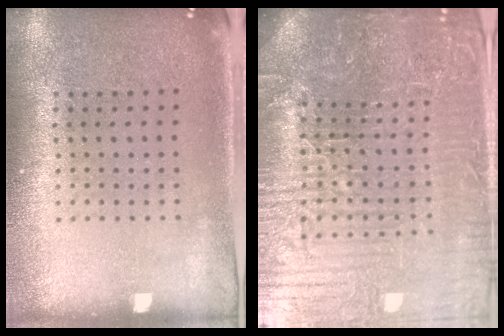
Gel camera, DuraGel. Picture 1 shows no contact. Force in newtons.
{"total": 6.7, "press": 6.0, "slide": 2.9}